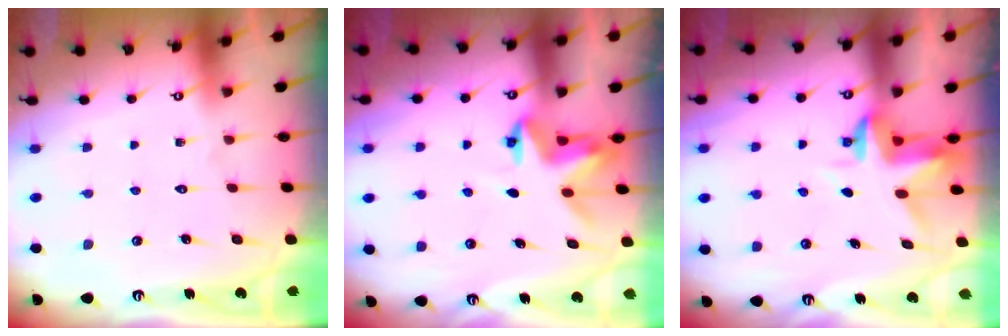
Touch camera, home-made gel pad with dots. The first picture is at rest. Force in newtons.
{"total": 4.0, "press": 3.9, "slide": 0.5}
{"total": 3.3, "press": 3.2, "slide": 0.4}